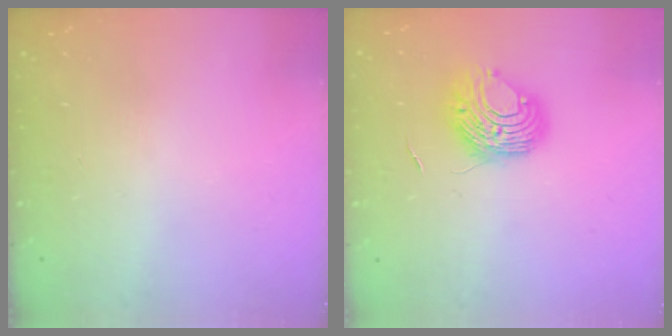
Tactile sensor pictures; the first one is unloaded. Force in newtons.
{"total": 8.7, "press": 8.7, "slide": 0.4}